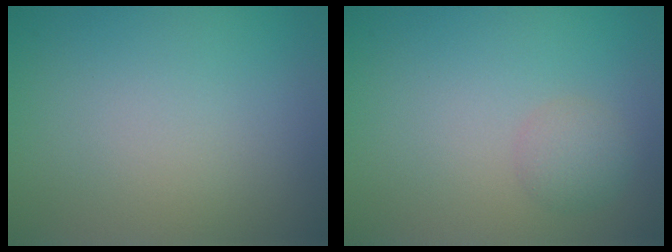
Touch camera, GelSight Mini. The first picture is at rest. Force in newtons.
{"total": 1.9, "press": 1.8, "slide": 0.1}